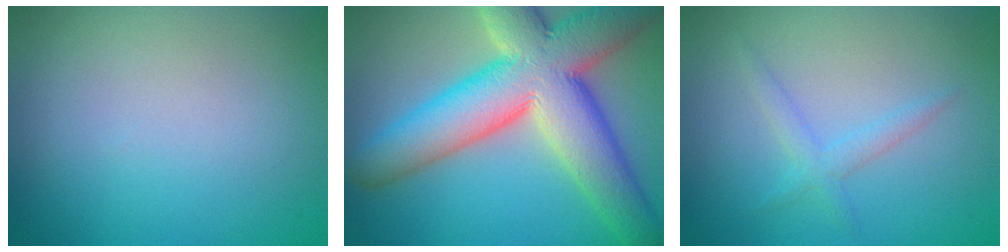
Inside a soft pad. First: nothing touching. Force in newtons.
{"total": 13.1, "press": 13.1, "slide": 0.8}
{"total": 1.6, "press": 1.6, "slide": 0.1}